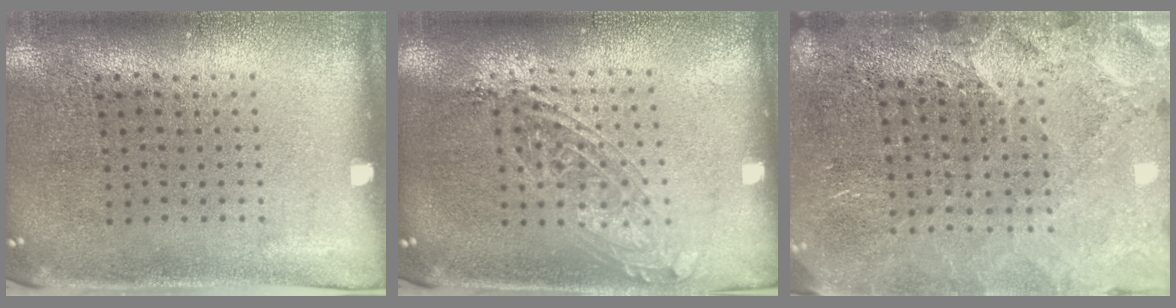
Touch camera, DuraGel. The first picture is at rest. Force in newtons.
{"total": 1.5, "press": 1.2, "slide": 0.9}
{"total": 3.4, "press": 3.0, "slide": 1.5}